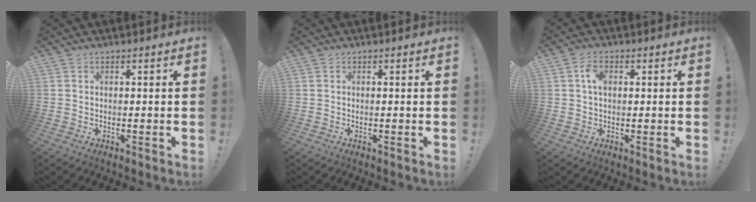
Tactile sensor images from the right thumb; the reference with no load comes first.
{"total": 0.0}
{"total": 4.2, "force": [0.8, 2.6, 3.3], "torque": [-0.052, 0.003, 0.010]}